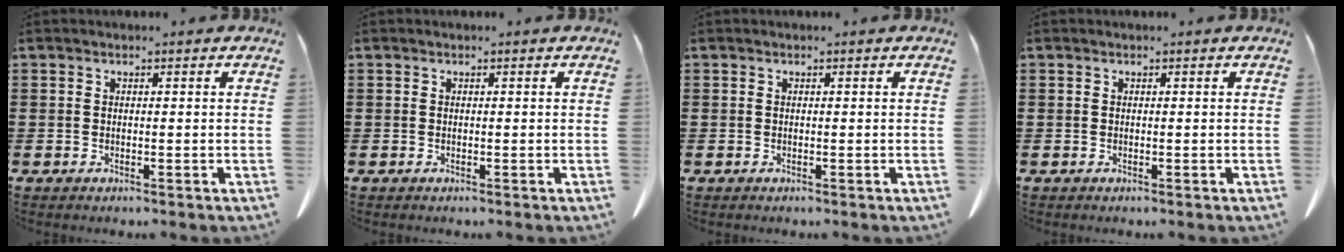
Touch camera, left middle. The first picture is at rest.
{"total": 0.0}
{"total": 0.0}
{"total": 0.0}